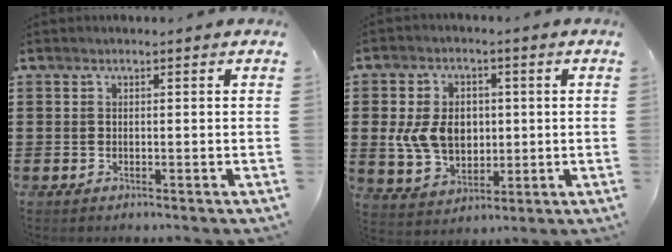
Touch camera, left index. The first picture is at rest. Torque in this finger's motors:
{"motor_torque": [1.32, 0.82, 0.64, 0.20]}